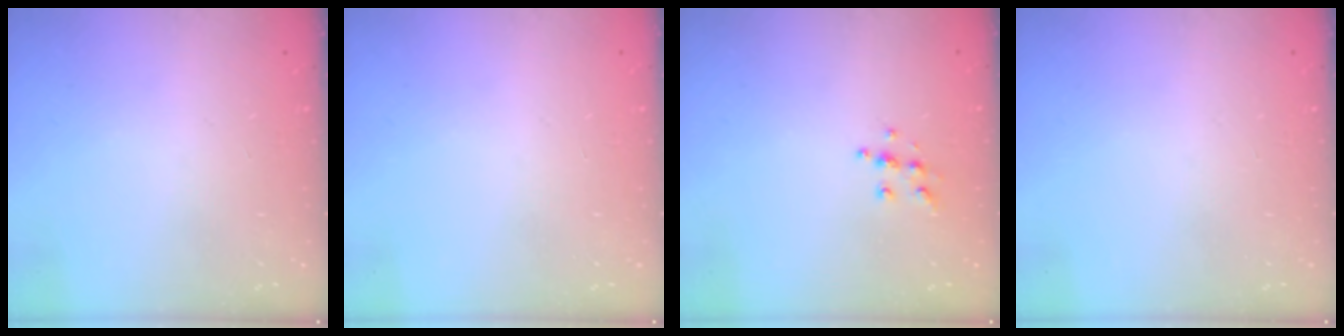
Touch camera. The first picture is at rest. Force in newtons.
{"total": 0.0}
{"total": 5.9, "press": 5.9, "slide": 0.5}
{"total": 0.0}